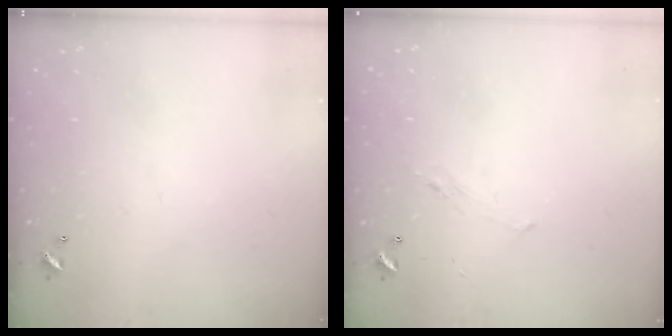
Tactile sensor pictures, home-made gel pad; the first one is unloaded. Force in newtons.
{"total": 1.0, "press": 0.9, "slide": 0.6}